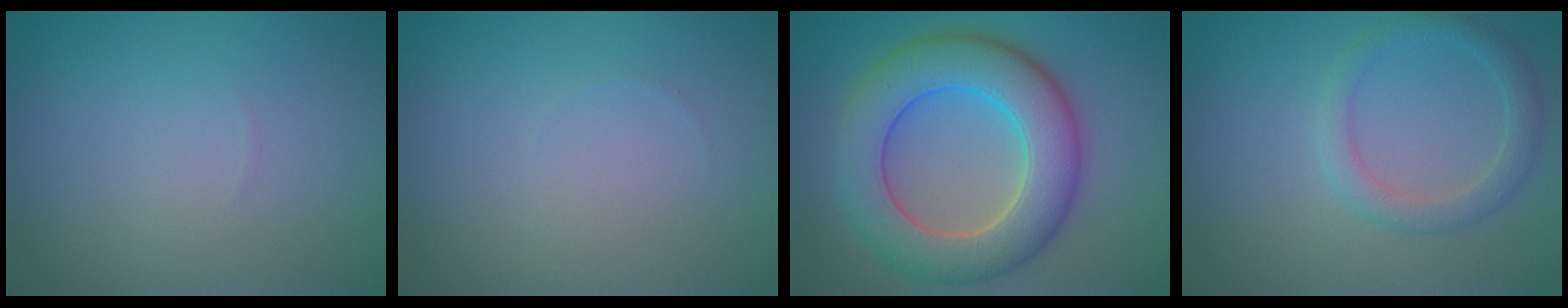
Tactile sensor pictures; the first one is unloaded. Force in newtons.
{"total": 0.0}
{"total": 9.4, "press": 9.4, "slide": 0.5}
{"total": 2.4, "press": 2.4, "slide": 0.2}